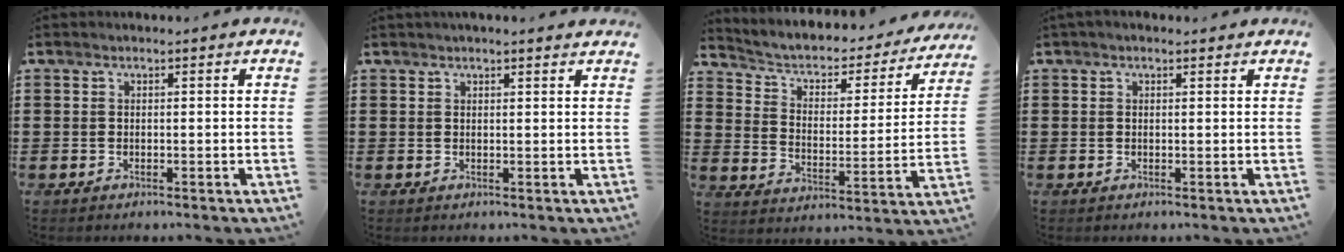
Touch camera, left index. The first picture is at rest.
{"total": 1.4, "force": [1.4, 0.3, 0.2], "torque": [-0.007, -0.001, 0.028]}
{"total": 3.0, "force": [1.9, 1.9, 1.4], "torque": [-0.044, -0.020, 0.020]}
{"total": 0.9, "force": [0.6, 0.5, 0.4], "torque": [-0.009, 0.003, 0.012]}